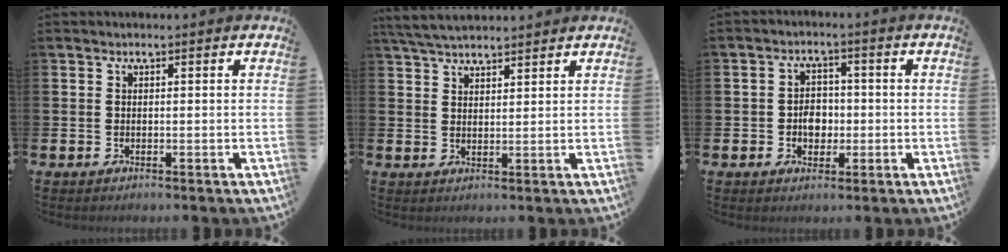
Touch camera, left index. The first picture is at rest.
{"total": 4.6, "force": [4.4, 0.9, 1.1], "torque": [-0.028, -0.015, 0.081]}
{"total": 3.7, "force": [-0.6, 2.9, 2.3], "torque": [-0.028, 0.002, -0.018]}